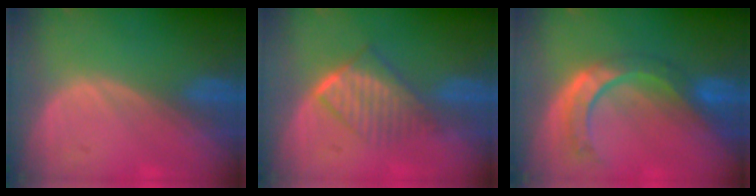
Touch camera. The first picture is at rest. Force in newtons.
{"total": 6.7, "press": 5.9, "slide": 3.2}
{"total": 8.6, "press": 7.2, "slide": 4.5}